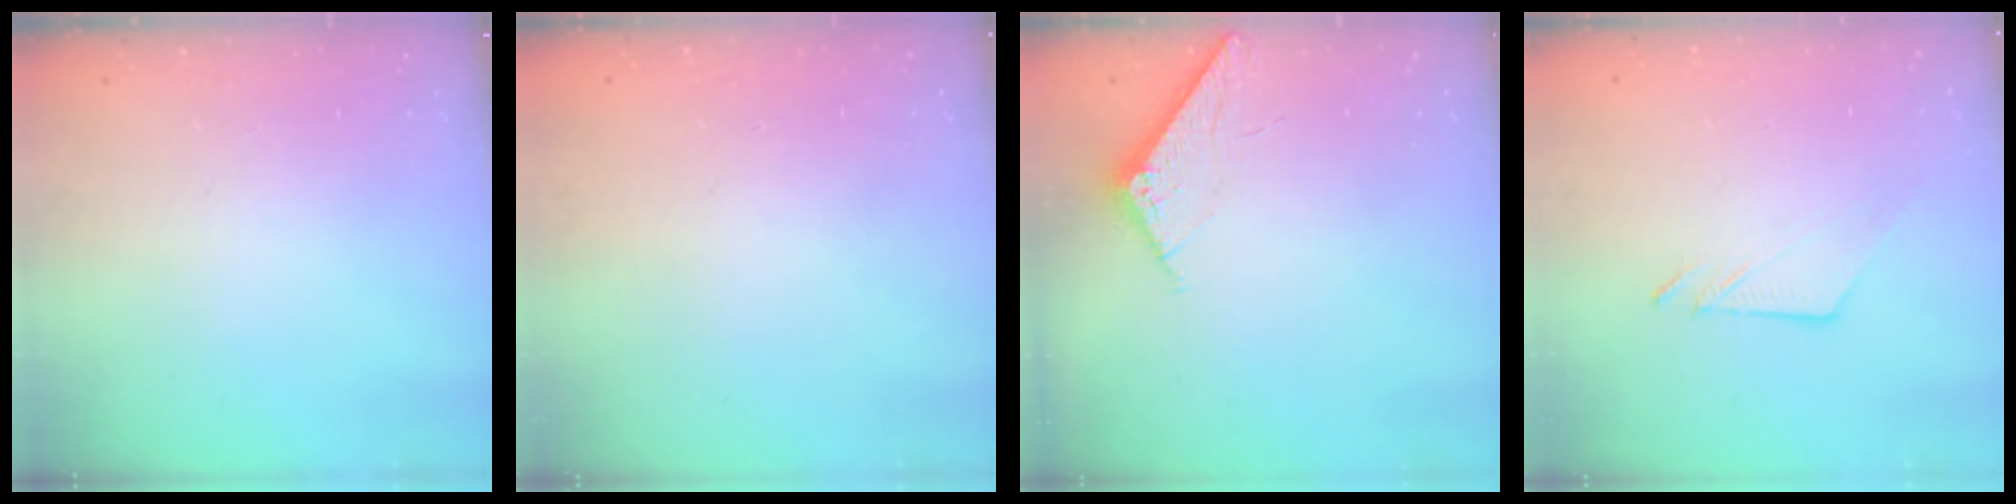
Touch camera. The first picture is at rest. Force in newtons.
{"total": 0.0}
{"total": 5.4, "press": 5.4, "slide": 0.1}
{"total": 7.0, "press": 7.0, "slide": 0.1}